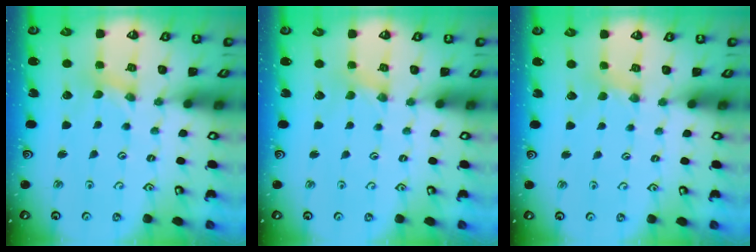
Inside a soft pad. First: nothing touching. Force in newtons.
{"total": 0.0}
{"total": 1.8, "press": 1.7, "slide": 0.4}